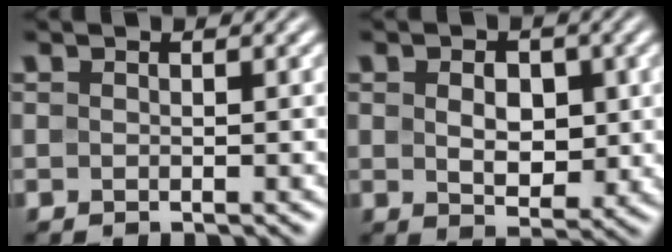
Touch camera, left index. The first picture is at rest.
{"total": 3.7, "force": [0.3, 2.5, 2.7], "torque": [-0.048, -0.006, 0.004]}